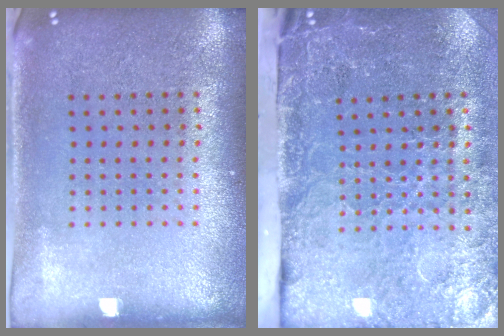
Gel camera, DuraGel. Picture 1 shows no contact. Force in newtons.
{"total": 4.8, "press": 3.6, "slide": 3.1}